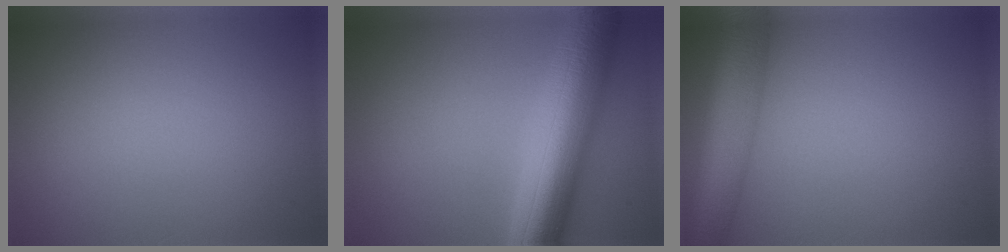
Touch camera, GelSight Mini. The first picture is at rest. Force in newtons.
{"total": 10.5, "press": 10.5, "slide": 0.2}
{"total": 7.8, "press": 7.8, "slide": 0.4}